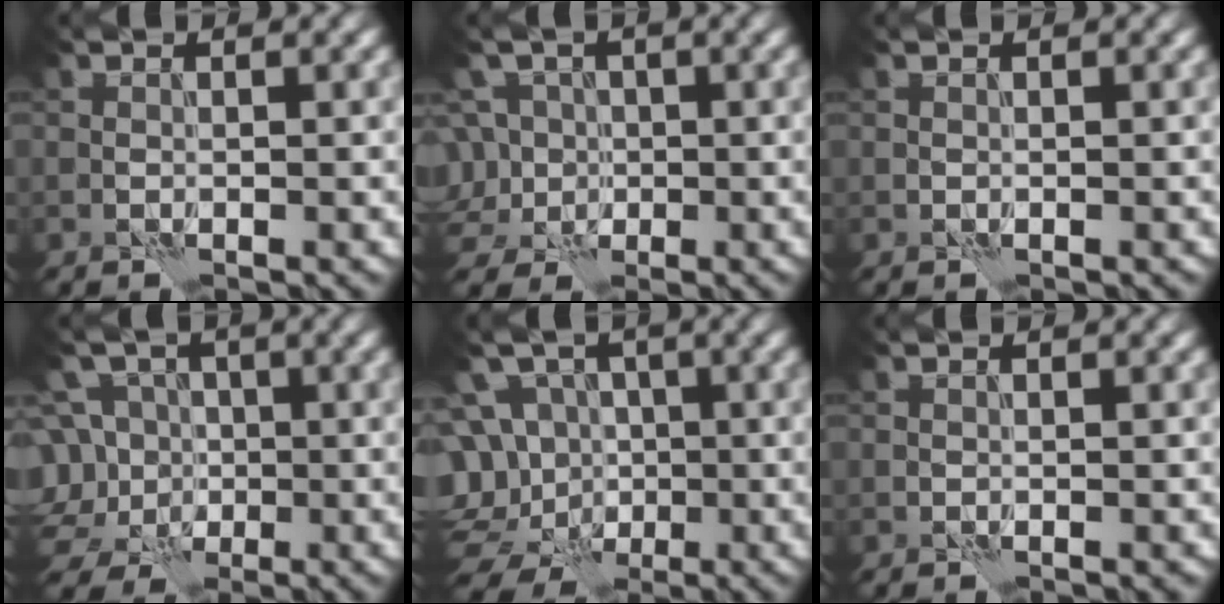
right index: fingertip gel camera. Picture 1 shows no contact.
{"total": 6.2, "force": [0.3, 5.5, 2.8], "torque": [-0.060, 0.030, -0.024]}
{"total": 0.0}
{"total": 9.1, "force": [0.1, 8.1, 4.0], "torque": [-0.085, 0.033, -0.039]}
{"total": 11.7, "force": [-1.5, 10.2, 5.7], "torque": [-0.111, 0.019, -0.042]}
{"total": 0.0}